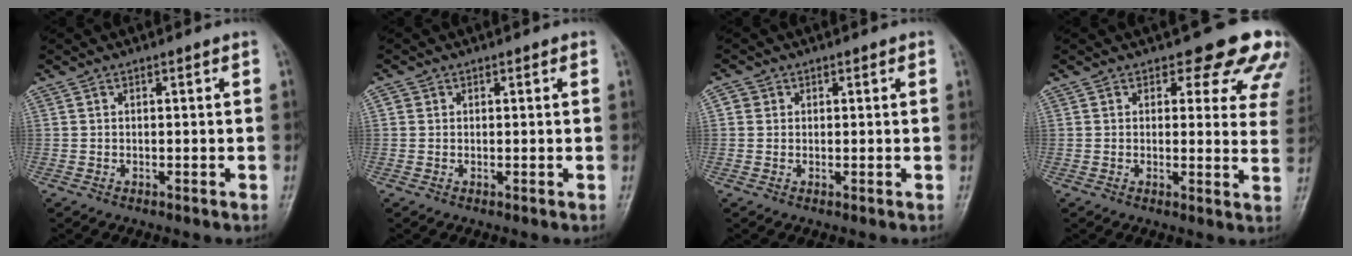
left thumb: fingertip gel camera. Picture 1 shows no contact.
{"total": 1.3, "force": [0.4, 1.2, 0.3], "torque": [0.006, 0.000, 0.002]}
{"total": 2.1, "force": [0.5, 1.9, 0.4], "torque": [0.006, 0.001, 0.002]}
{"total": 12.4, "force": [10.1, 5.4, 4.7], "torque": [0.008, -0.055, 0.085]}